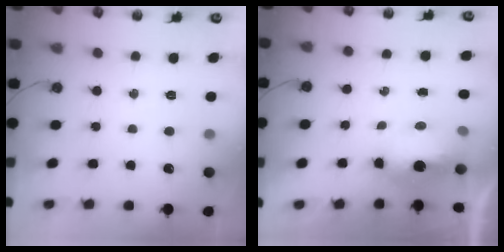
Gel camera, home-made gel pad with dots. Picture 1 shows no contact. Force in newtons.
{"total": 7.8, "press": 7.6, "slide": 1.3}